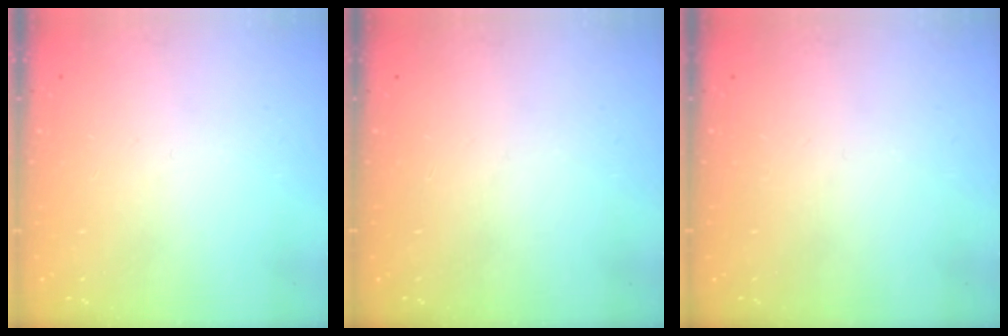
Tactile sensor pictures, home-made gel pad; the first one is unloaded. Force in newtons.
{"total": 0.0}
{"total": 0.0}